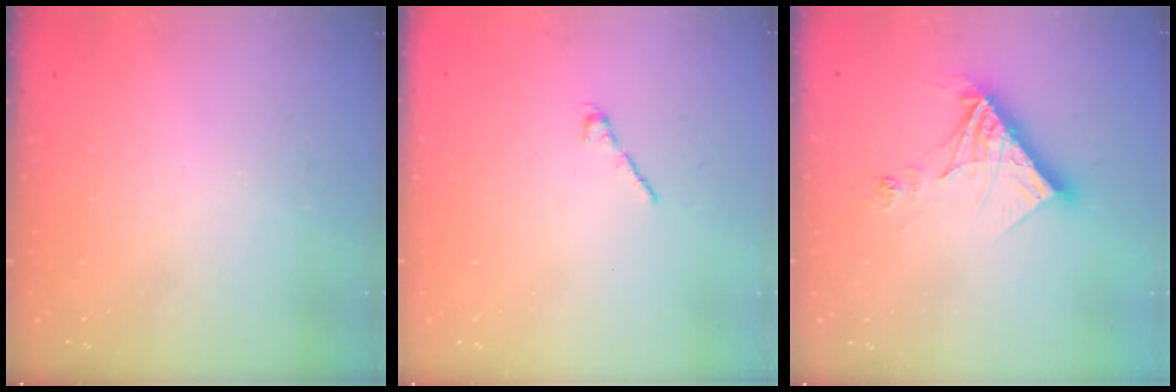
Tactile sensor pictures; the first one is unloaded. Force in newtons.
{"total": 2.5, "press": 2.4, "slide": 0.7}
{"total": 14.1, "press": 14.0, "slide": 1.5}